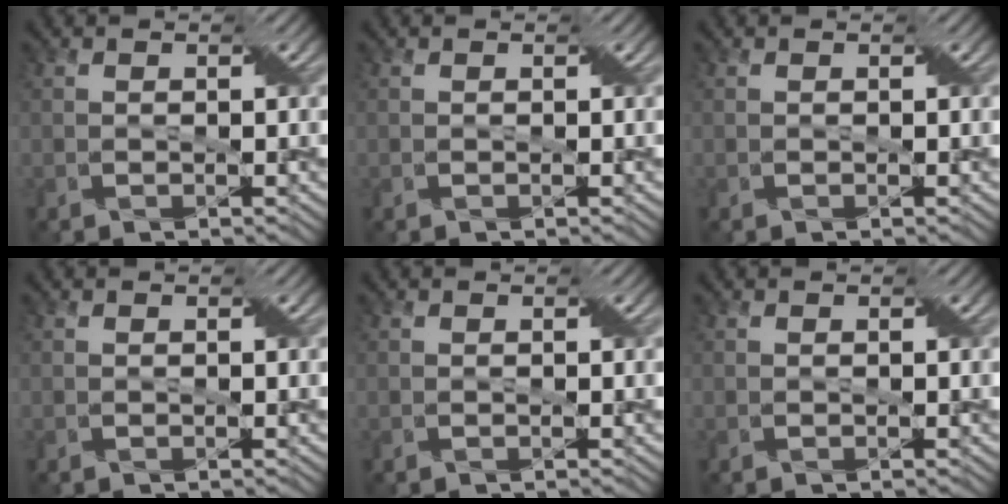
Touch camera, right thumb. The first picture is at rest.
{"total": 0.0}
{"total": 0.0}
{"total": 0.0}
{"total": 0.0}
{"total": 0.0}